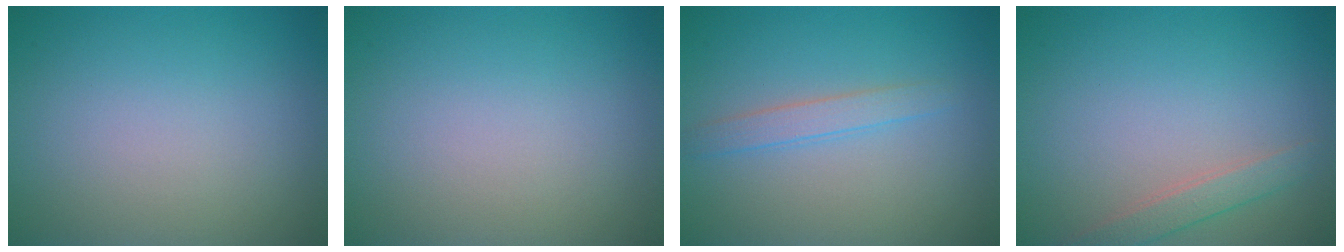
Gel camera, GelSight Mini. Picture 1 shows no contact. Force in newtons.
{"total": 0.0}
{"total": 1.7, "press": 1.7, "slide": 0.1}
{"total": 1.8, "press": 1.8, "slide": 0.1}